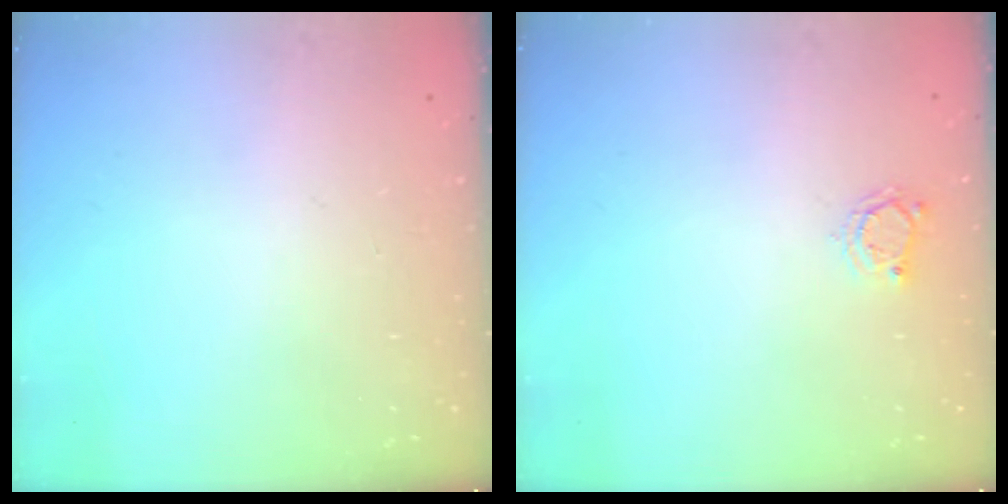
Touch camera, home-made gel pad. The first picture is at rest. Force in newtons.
{"total": 2.9, "press": 2.9, "slide": 0.3}